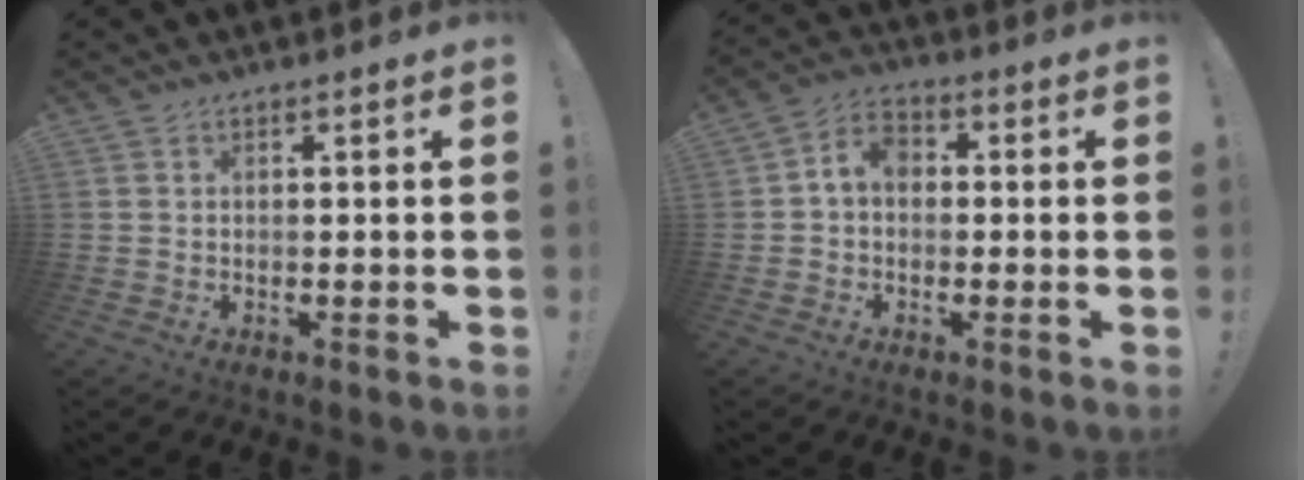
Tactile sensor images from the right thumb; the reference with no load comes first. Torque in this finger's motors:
{"motor_torque": [0.02, 0.01, 0.00, 0.00, 0.00]}